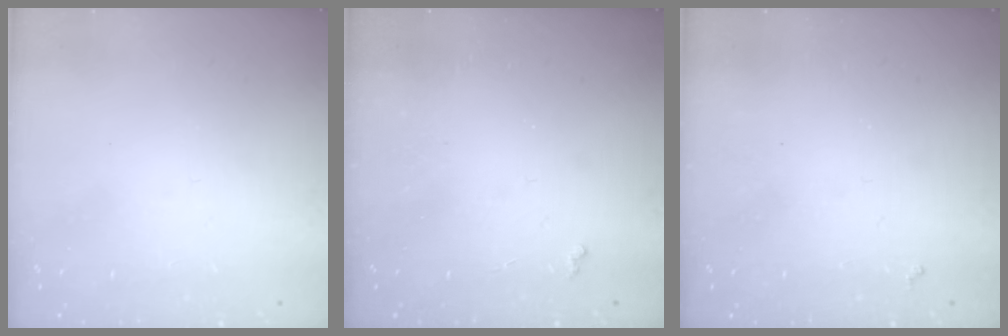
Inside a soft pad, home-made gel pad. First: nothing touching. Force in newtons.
{"total": 2.5, "press": 2.4, "slide": 0.4}
{"total": 1.9, "press": 1.9, "slide": 0.4}